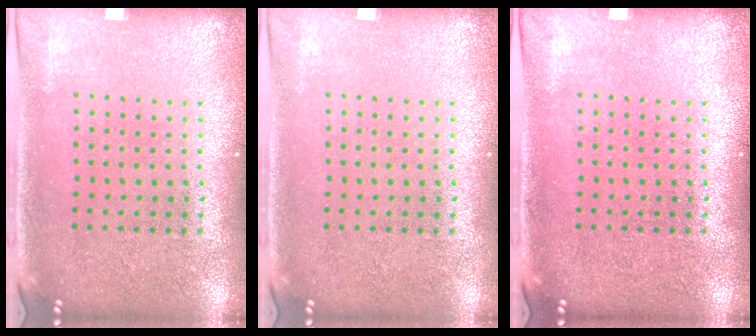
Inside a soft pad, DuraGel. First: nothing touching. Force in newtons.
{"total": 0.0}
{"total": 0.0}